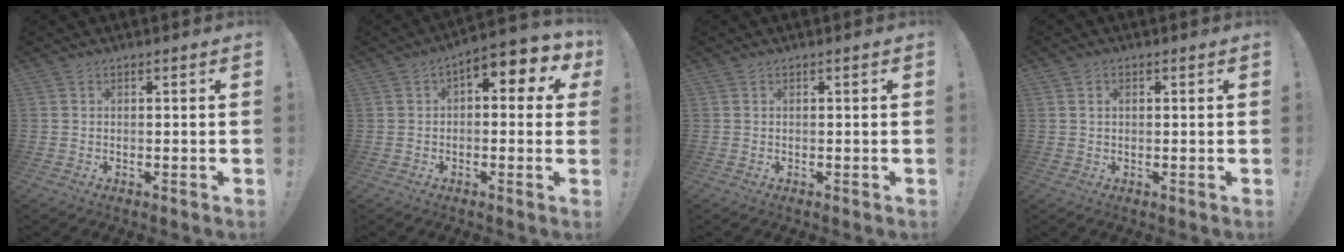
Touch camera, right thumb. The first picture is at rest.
{"total": 5.8, "force": [1.9, 3.1, 4.6], "torque": [-0.047, -0.018, 0.032]}
{"total": 0.0}
{"total": 1.6, "force": [0.5, 1.2, 1.0], "torque": [-0.013, 0.003, 0.007]}